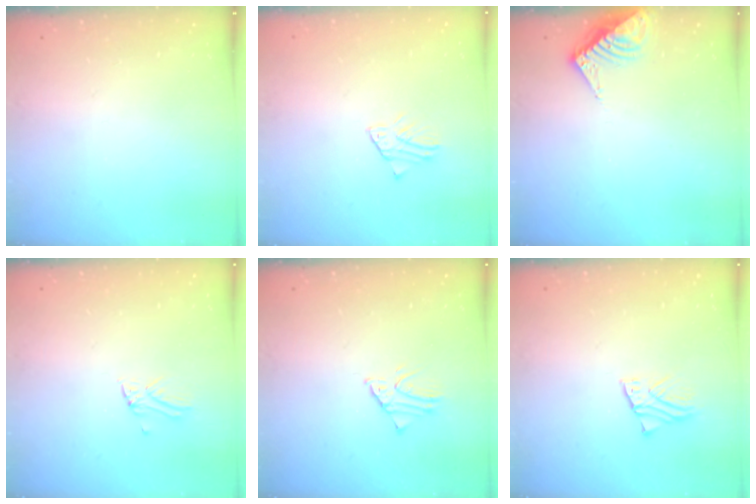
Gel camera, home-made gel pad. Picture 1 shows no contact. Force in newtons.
{"total": 1.2, "press": 1.2, "slide": 0.1}
{"total": 8.5, "press": 8.5, "slide": 0.7}
{"total": 1.7, "press": 1.7, "slide": 0.1}
{"total": 1.7, "press": 1.7, "slide": 0.1}
{"total": 2.0, "press": 2.0, "slide": 0.2}